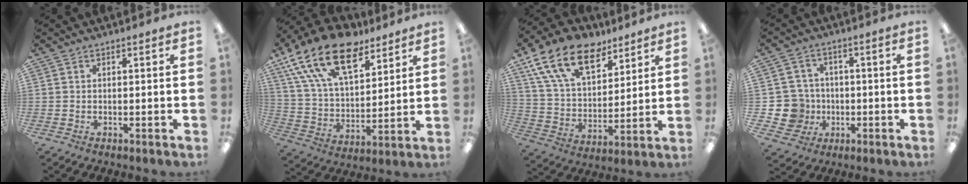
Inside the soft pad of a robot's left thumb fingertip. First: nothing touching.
{"total": 21.0, "force": [13.3, 10.3, 12.5], "torque": [-0.237, -0.062, 0.239]}
{"total": 18.4, "force": [11.6, 10.3, 9.8], "torque": [-0.181, -0.048, 0.214]}
{"total": 8.7, "force": [-1.4, 8.4, 1.6], "torque": [-0.067, 0.013, -0.017]}